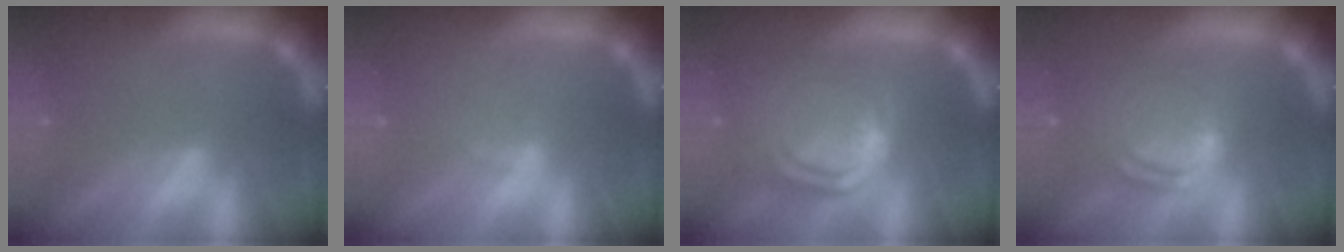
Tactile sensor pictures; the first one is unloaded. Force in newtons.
{"total": 1.4}
{"total": 9.1}
{"total": 6.5}